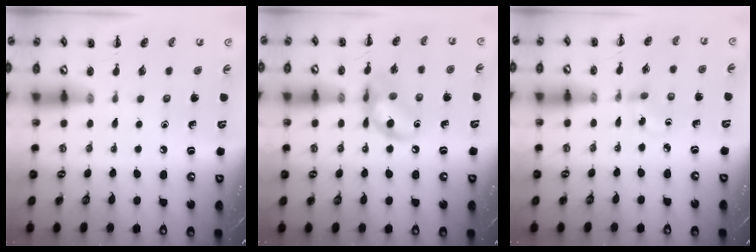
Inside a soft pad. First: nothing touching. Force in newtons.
{"total": 13.1, "press": 12.9, "slide": 2.4}
{"total": 1.6, "press": 1.4, "slide": 0.8}